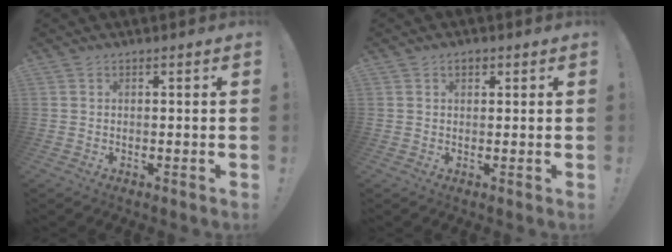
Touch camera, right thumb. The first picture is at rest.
{"total": 1.8, "force": [0.9, 1.1, 1.1], "torque": [-0.015, 0.000, 0.014]}